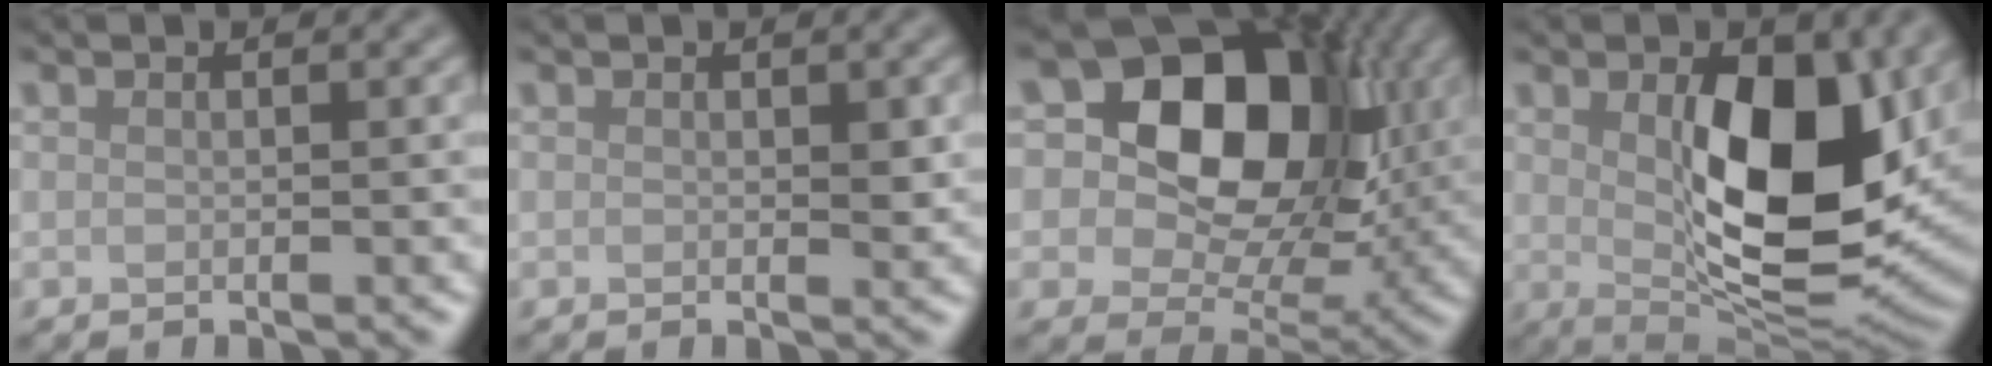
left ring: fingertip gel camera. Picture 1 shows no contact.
{"total": 1.1, "force": [0.2, 0.6, 0.9], "torque": [-0.009, -0.005, 0.003]}
{"total": 14.6, "force": [4.3, 9.8, 9.9], "torque": [-0.146, 0.017, 0.066]}
{"total": 11.3, "force": [1.4, 5.4, 9.9], "torque": [-0.151, -0.011, 0.033]}